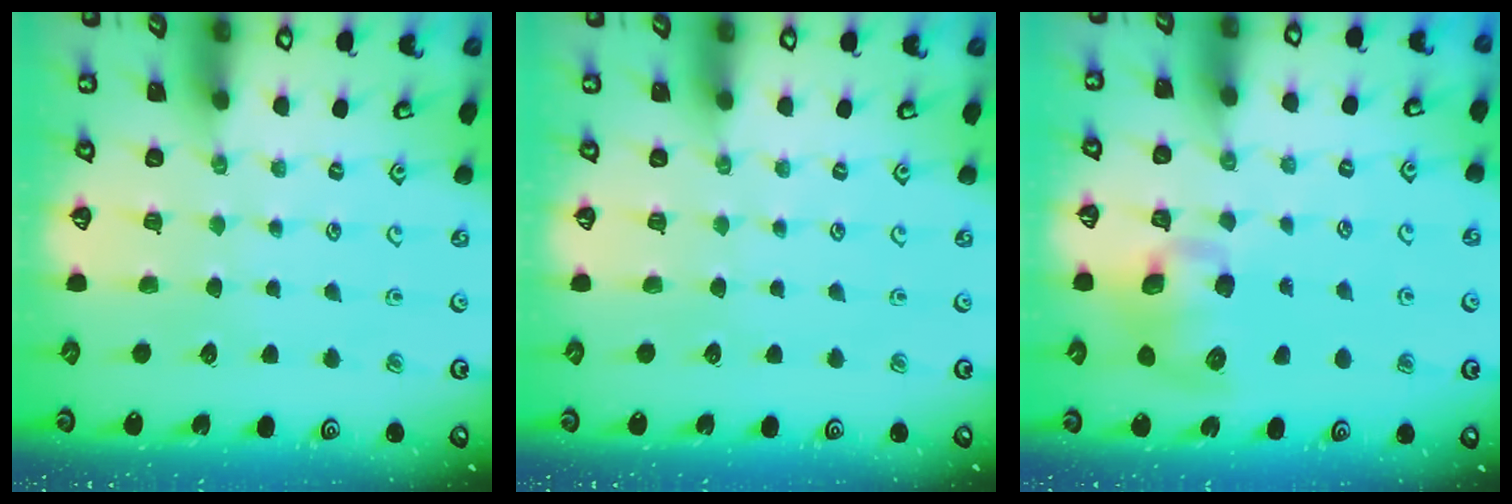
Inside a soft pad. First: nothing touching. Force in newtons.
{"total": 0.0}
{"total": 9.4, "press": 9.3, "slide": 1.8}